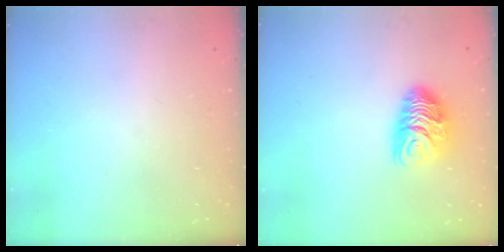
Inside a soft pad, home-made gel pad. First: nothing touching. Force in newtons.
{"total": 9.4, "press": 9.4, "slide": 0.5}